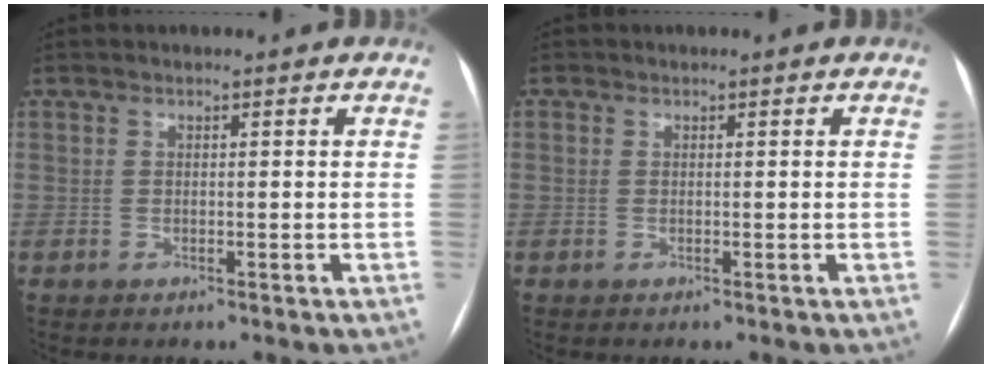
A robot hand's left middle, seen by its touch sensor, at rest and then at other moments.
{"total": 0.0}